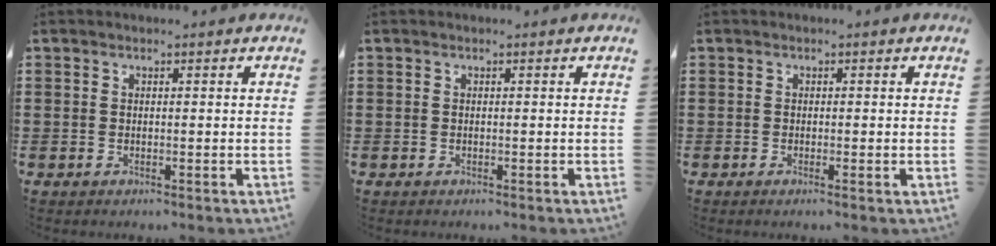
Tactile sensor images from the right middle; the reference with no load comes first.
{"total": 0.0}
{"total": 0.5, "force": [-0.1, 0.0, 0.5], "torque": [-0.009, -0.002, -0.003]}